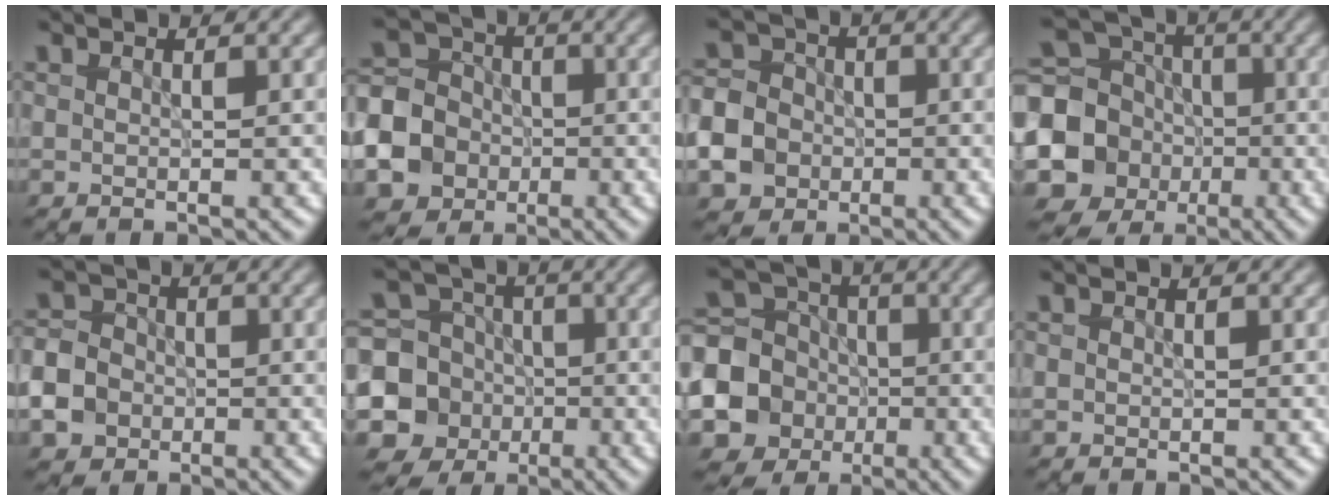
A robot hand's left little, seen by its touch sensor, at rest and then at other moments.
{"total": 12.6, "force": [-4.6, 11.3, 3.4], "torque": [-0.114, -0.032, -0.093]}
{"total": 11.3, "force": [-4.6, 9.8, 3.2], "torque": [-0.083, -0.033, -0.104]}
{"total": 12.3, "force": [-2.9, 11.1, 4.4], "torque": [-0.112, -0.029, -0.077]}
{"total": 9.6, "force": [-4.2, 8.2, 2.8], "torque": [-0.072, -0.027, -0.097]}
{"total": 12.3, "force": [-3.3, 11.3, 3.3], "torque": [-0.090, -0.024, -0.076]}
{"total": 10.7, "force": [-2.8, 9.7, 3.7], "torque": [-0.093, -0.021, -0.077]}
{"total": 0.0}